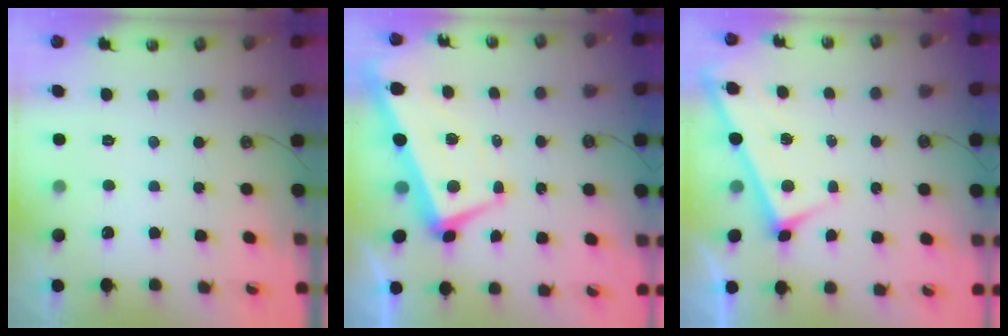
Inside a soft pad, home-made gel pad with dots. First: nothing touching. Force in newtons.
{"total": 1.9, "press": 1.5, "slide": 1.2}
{"total": 3.1, "press": 3.1, "slide": 0.2}